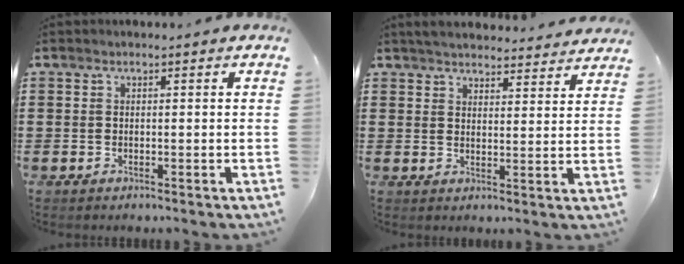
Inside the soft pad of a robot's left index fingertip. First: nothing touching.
{"total": 3.8, "force": [3.8, 0.0, 0.4], "torque": [-0.021, -0.018, 0.068]}